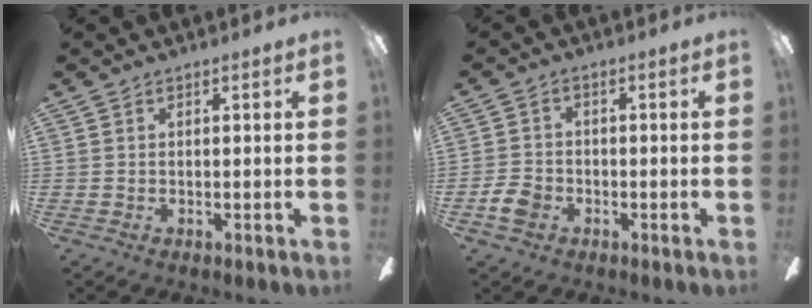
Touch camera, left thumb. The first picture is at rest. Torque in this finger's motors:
{"motor_torque": [-0.03, 0.05, 0.00, 0.02, 0.00]}